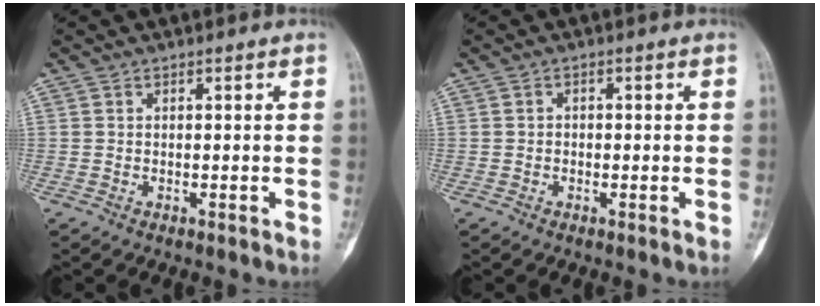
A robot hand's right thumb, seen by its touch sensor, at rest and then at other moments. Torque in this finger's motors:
{"motor_torque": [-0.57, -0.35, 0.26, -0.22, -0.04]}